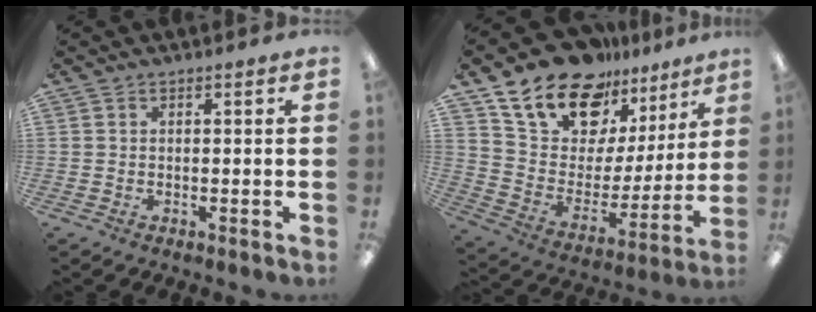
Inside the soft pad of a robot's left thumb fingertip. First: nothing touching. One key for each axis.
{"total": 19.1, "fx": 14.2, "fy": 10.6, "fz": 7.1, "tx": -0.146, "ty": -0.099, "tz": 0.259}